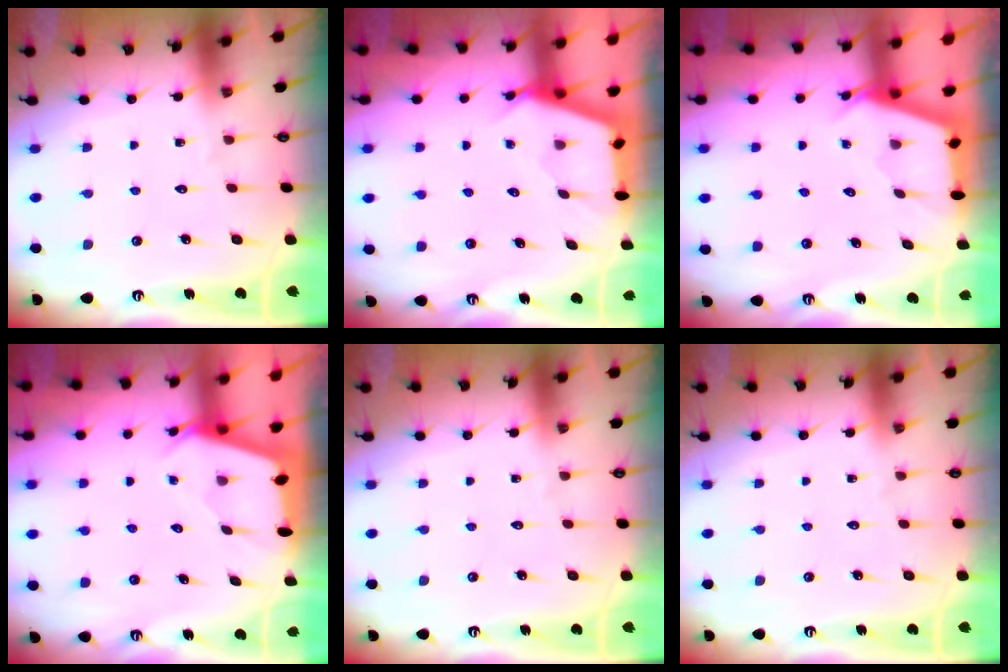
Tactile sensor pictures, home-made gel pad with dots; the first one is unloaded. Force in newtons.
{"total": 2.6, "press": 2.6, "slide": 0.4}
{"total": 2.5, "press": 2.5, "slide": 0.3}
{"total": 2.4, "press": 2.4, "slide": 0.3}
{"total": 0.0}
{"total": 0.0}